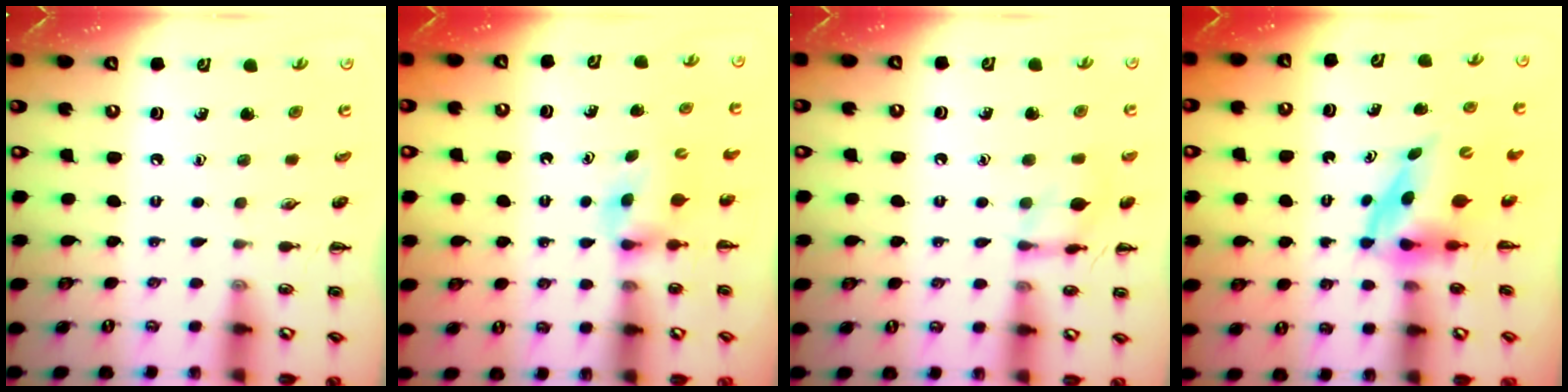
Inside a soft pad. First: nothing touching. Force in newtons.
{"total": 2.5, "press": 2.2, "slide": 1.2}
{"total": 8.9, "press": 8.9, "slide": 0.7}
{"total": 3.9, "press": 3.8, "slide": 0.8}